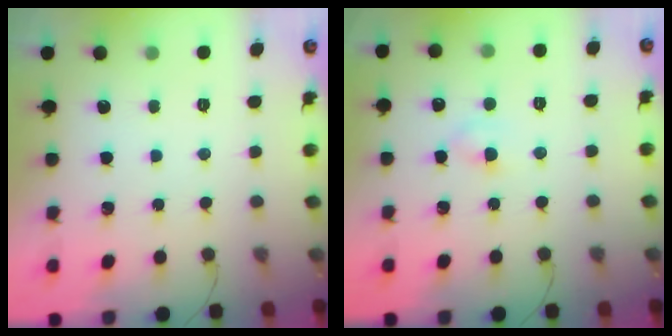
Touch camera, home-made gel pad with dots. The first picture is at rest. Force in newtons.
{"total": 2.8, "press": 2.6, "slide": 1.0}